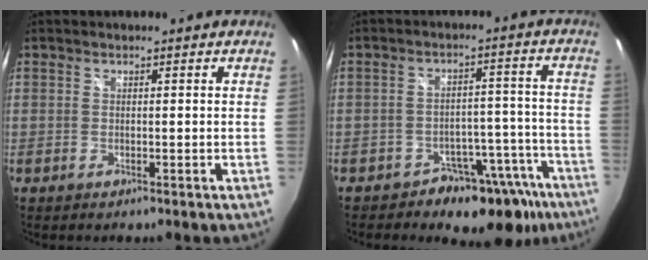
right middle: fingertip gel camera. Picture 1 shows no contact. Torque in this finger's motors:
{"motor_torque": [-0.24, -0.19, -0.01, -0.01]}